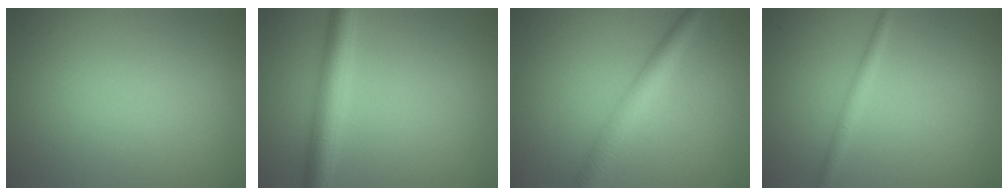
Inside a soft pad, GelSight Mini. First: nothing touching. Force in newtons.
{"total": 3.8, "press": 3.8, "slide": 0.1}
{"total": 3.4, "press": 3.4, "slide": 0.0}
{"total": 1.3, "press": 1.3, "slide": 0.1}